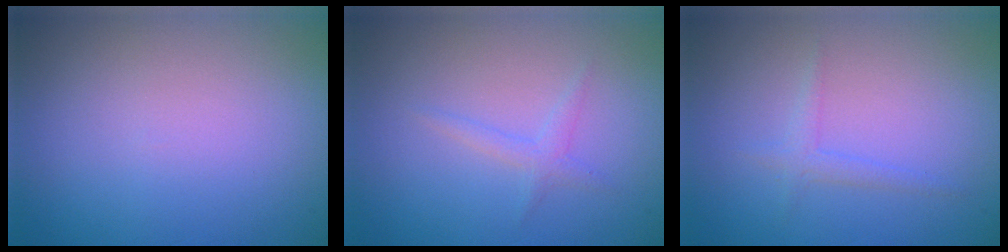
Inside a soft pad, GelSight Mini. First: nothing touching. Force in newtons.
{"total": 1.2, "press": 1.2, "slide": 0.1}
{"total": 1.2, "press": 1.2, "slide": 0.1}